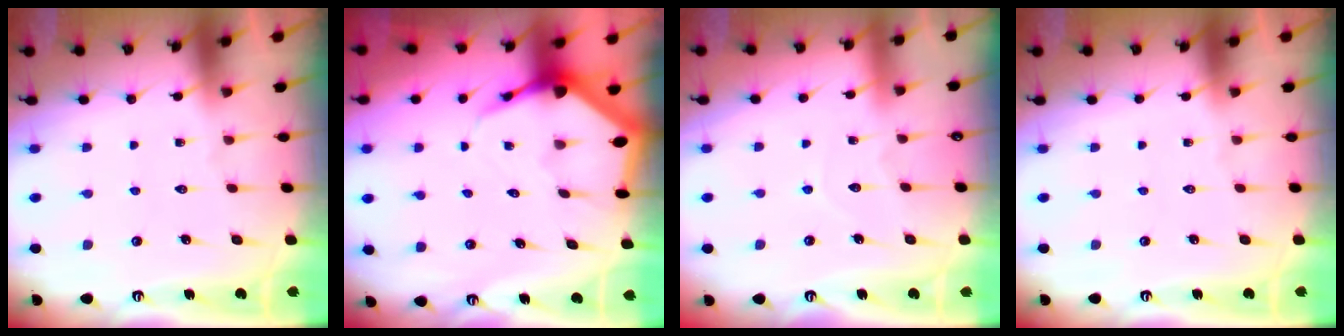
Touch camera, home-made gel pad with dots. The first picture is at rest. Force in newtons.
{"total": 5.6, "press": 5.6, "slide": 0.7}
{"total": 4.8, "press": 4.8, "slide": 0.2}
{"total": 0.0}